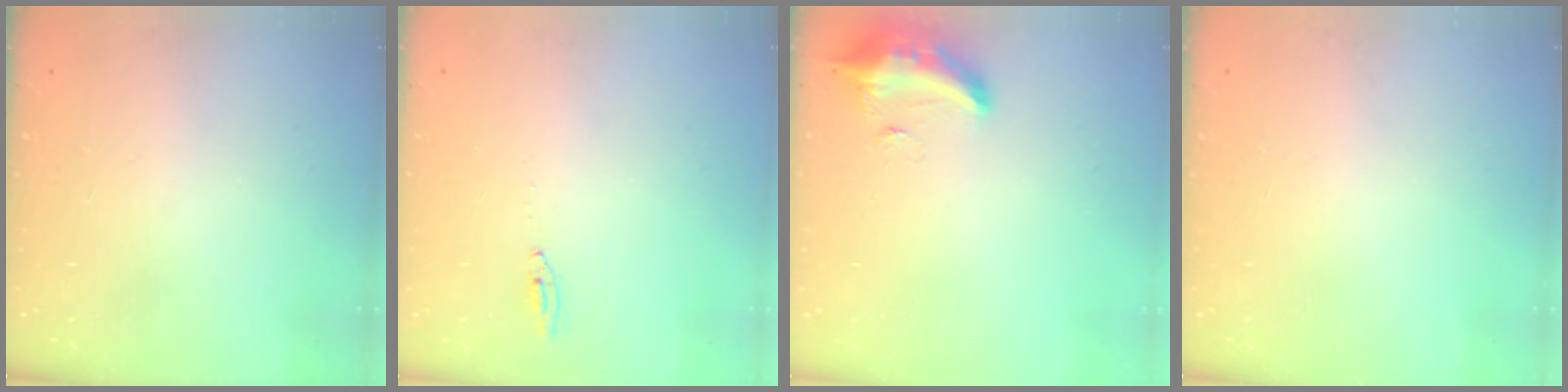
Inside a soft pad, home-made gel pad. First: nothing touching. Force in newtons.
{"total": 2.0, "press": 2.0, "slide": 0.2}
{"total": 12.6, "press": 10.6, "slide": 6.9}
{"total": 0.0}